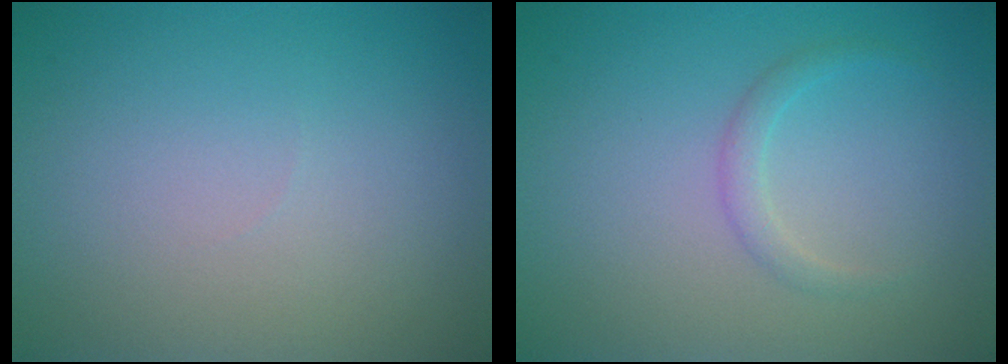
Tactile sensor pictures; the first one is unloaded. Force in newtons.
{"total": 1.2, "press": 1.2, "slide": 0.0}